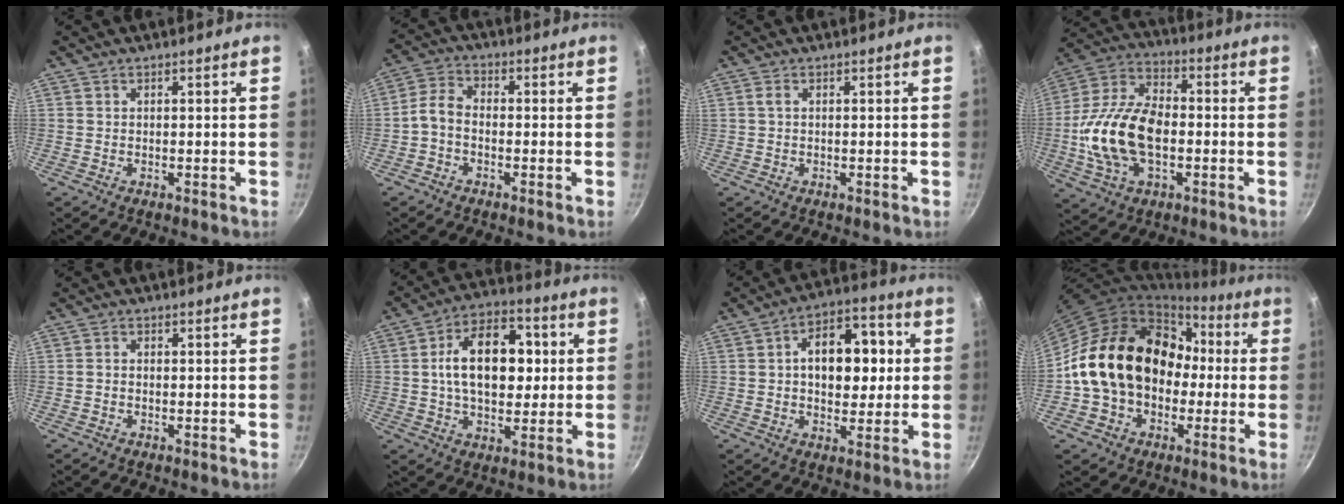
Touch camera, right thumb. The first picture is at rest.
{"total": 4.6, "force": [-1.5, 3.0, 3.1], "torque": [-0.067, 0.030, -0.042]}
{"total": 0.9, "force": [0.2, 0.3, 0.9], "torque": [-0.019, 0.002, 0.005]}
{"total": 18.6, "force": [-2.3, 11.2, 14.7], "torque": [-0.263, 0.035, -0.052]}
{"total": 1.1, "force": [-0.2, 0.8, 0.6], "torque": [-0.014, 0.005, -0.005]}
{"total": 16.5, "force": [2.0, 10.5, 12.6], "torque": [-0.162, 0.019, 0.020]}
{"total": 14.4, "force": [1.6, 9.4, 10.8], "torque": [-0.113, 0.020, 0.014]}
{"total": 20.3, "force": [-0.1, 15.6, 13.0], "torque": [-0.189, 0.062, 0.004]}